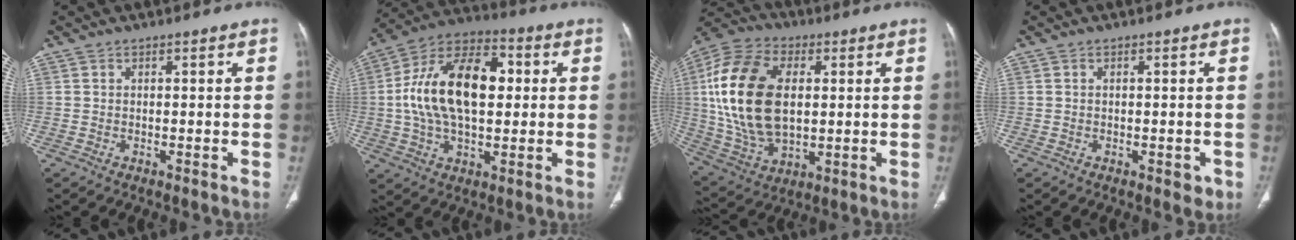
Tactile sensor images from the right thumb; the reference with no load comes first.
{"total": 20.1, "force": [1.9, 11.3, 16.5], "torque": [-0.287, 0.026, 0.029]}
{"total": 22.5, "force": [3.0, 13.5, 17.8], "torque": [-0.352, -0.005, 0.059]}
{"total": 1.8, "force": [-0.5, 1.1, 1.3], "torque": [-0.010, 0.000, -0.003]}